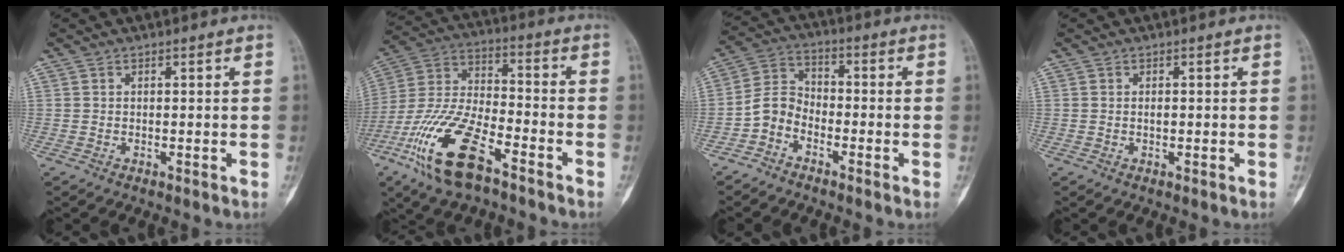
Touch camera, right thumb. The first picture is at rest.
{"total": 18.1, "force": [-9.9, 6.8, 13.5], "torque": [-0.283, 0.042, -0.192]}
{"total": 6.0, "force": [-3.1, 4.3, 2.8], "torque": [-0.044, 0.036, -0.074]}
{"total": 0.5, "force": [0.0, 0.3, 0.5], "torque": [-0.006, 0.000, 0.000]}